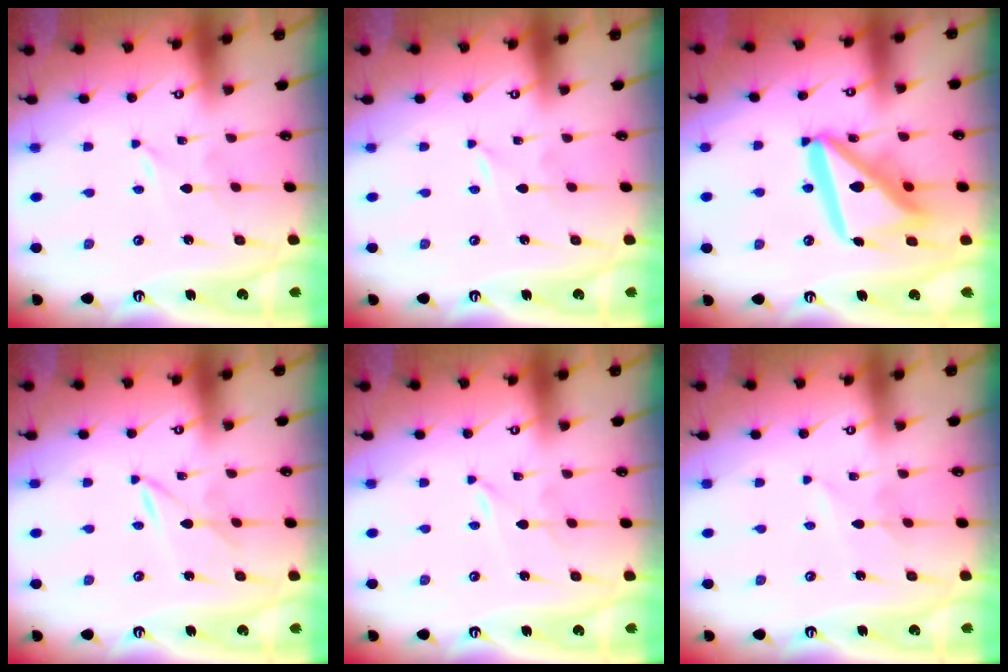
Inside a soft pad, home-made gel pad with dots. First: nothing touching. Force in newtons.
{"total": 0.0}
{"total": 19.3, "press": 19.2, "slide": 2.4}
{"total": 1.6, "press": 1.6, "slide": 0.1}
{"total": 0.0}
{"total": 2.3, "press": 2.3, "slide": 0.2}